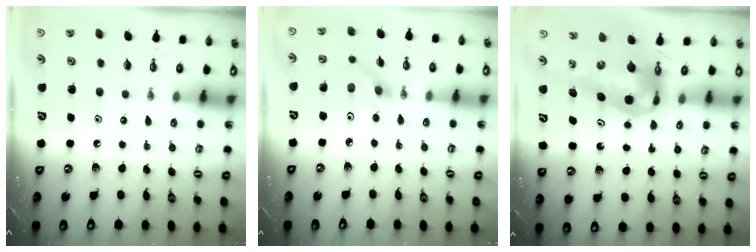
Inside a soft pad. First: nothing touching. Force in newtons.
{"total": 3.0, "press": 2.9, "slide": 0.9}
{"total": 8.1, "press": 7.9, "slide": 1.9}